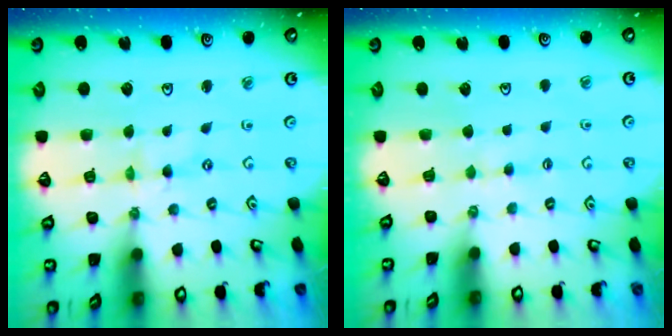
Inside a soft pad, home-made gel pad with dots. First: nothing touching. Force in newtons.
{"total": 3.0, "press": 3.0, "slide": 0.4}